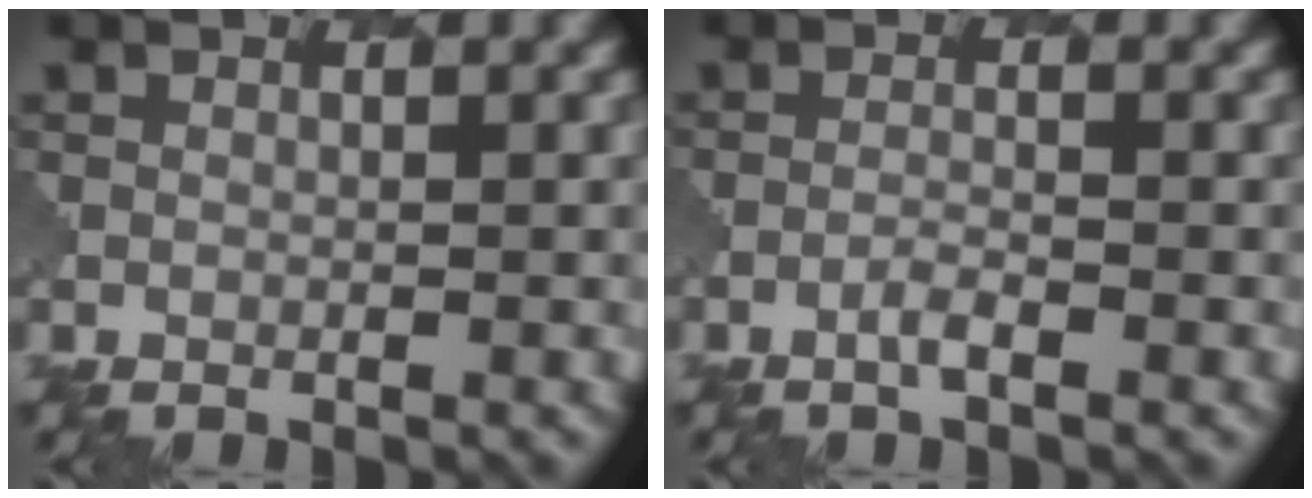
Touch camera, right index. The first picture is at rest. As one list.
[{"total": 1.0, "force": [-0.7, 0.2, 0.7], "torque": [-0.015, 0.005, -0.017]}]